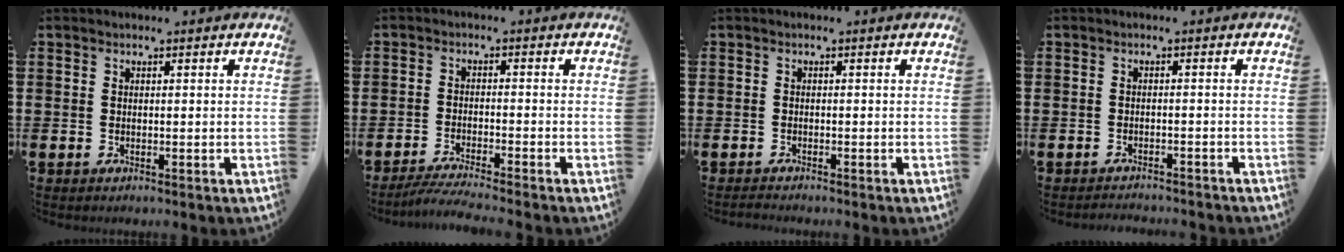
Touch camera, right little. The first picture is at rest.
{"total": 3.0, "force": [-2.7, -0.2, 1.4], "torque": [-0.022, -0.004, -0.049]}
{"total": 0.6, "force": [-0.6, 0.0, 0.2], "torque": [-0.003, -0.002, -0.013]}
{"total": 1.2, "force": [-1.2, -0.1, -0.1], "torque": [-0.001, 0.003, -0.026]}